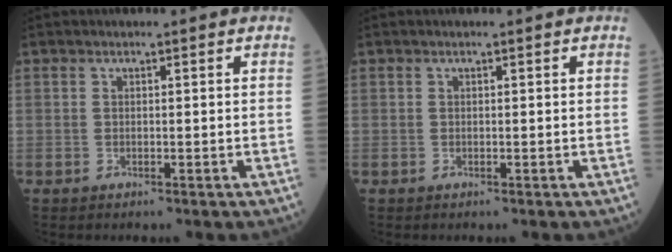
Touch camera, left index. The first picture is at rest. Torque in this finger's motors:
{"motor_torque": [-0.03, 0.05, 0.00, 0.00]}